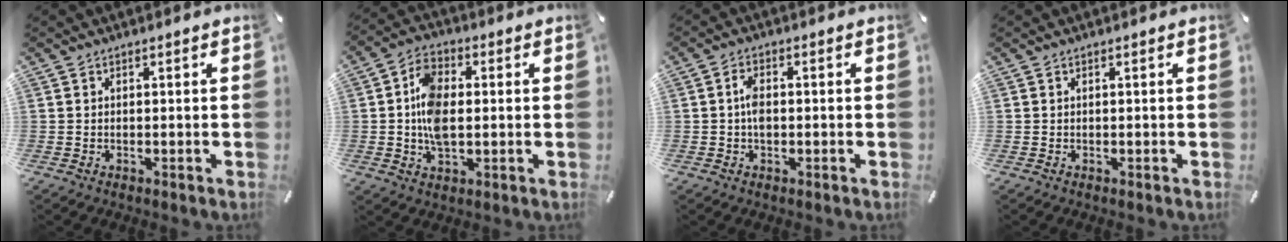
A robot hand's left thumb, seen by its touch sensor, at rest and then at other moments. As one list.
[{"total": 9.4, "force": [-0.1, 6.0, 7.3], "torque": [-0.151, 0.007, -0.004]}, {"total": 3.4, "force": [-0.2, 1.9, 2.8], "torque": [-0.054, 0.004, -0.004]}, {"total": 0.0}]